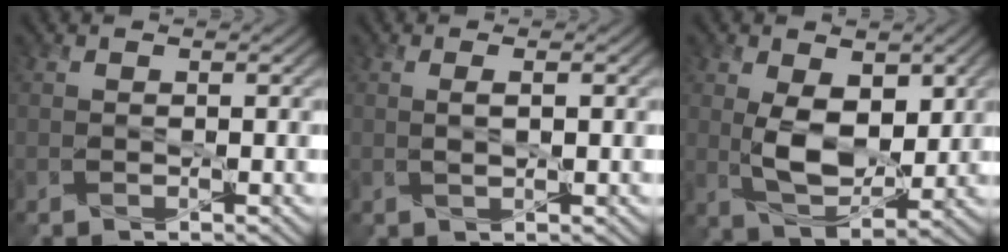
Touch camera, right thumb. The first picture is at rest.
{"total": 1.4, "force": [0.3, 0.4, 1.3], "torque": [-0.026, 0.002, 0.005]}
{"total": 8.0, "force": [1.1, 4.7, 6.3], "torque": [-0.123, -0.007, 0.022]}